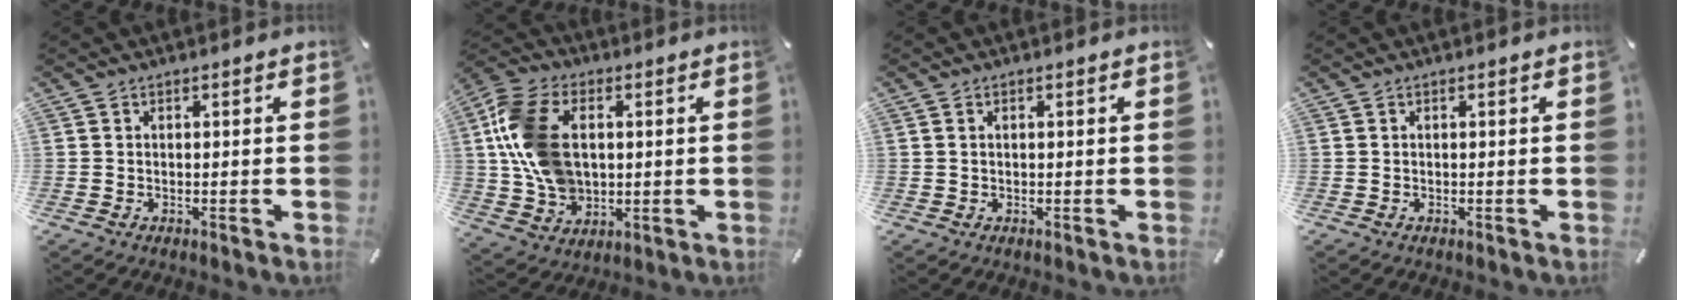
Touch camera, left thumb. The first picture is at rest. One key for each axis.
{"total": 15.4, "fx": 2.1, "fy": 11.2, "fz": 10.4, "tx": -0.229, "ty": 0.011, "tz": 0.040}
{"total": 0.7, "fx": 0.2, "fy": 0.4, "fz": 0.5, "tx": -0.012, "ty": 0.003, "tz": 0.003}
{"total": 0.0}